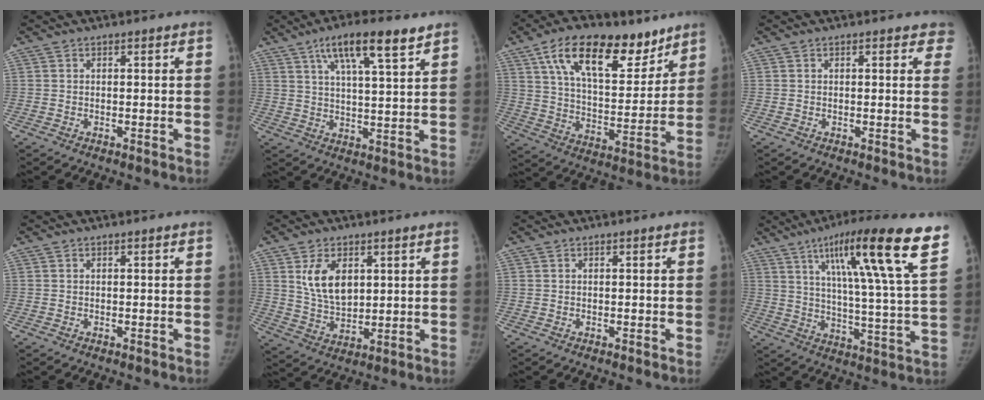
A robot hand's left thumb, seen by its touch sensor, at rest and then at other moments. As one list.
[{"total": 11.7, "force": [7.1, 2.5, 8.9], "torque": [-0.141, -0.025, 0.118]}, {"total": 21.1, "force": [12.8, 10.1, 13.3], "torque": [-0.177, -0.046, 0.218]}, {"total": 3.5, "force": [2.2, 1.6, 2.2], "torque": [0.003, 0.000, 0.015]}, {"total": 0.0}, {"total": 9.3, "force": [3.3, 5.8, 6.5], "torque": [-0.093, -0.020, 0.072]}, {"total": 0.0}, {"total": 22.4, "force": [12.7, 1.3, 18.4], "torque": [-0.262, -0.036, 0.185]}]